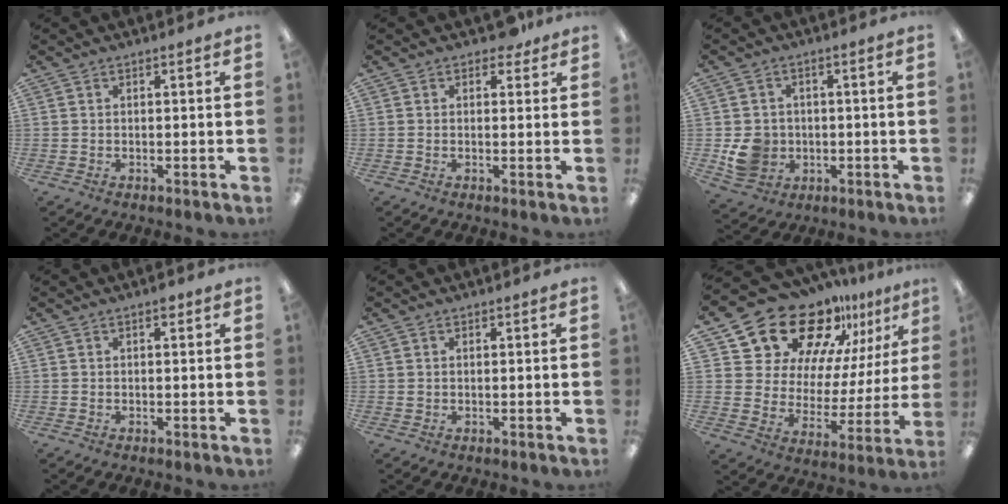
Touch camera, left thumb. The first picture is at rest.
{"total": 3.2, "force": [2.1, 2.0, 1.4], "torque": [-0.008, -0.003, 0.035]}
{"total": 7.3, "force": [-1.1, 6.9, 2.4], "torque": [-0.038, 0.010, -0.013]}
{"total": 1.2, "force": [0.7, 0.6, 0.8], "torque": [-0.009, 0.001, 0.010]}
{"total": 0.8, "force": [0.4, 0.7, 0.2], "torque": [-0.005, 0.002, 0.007]}
{"total": 21.0, "force": [16.8, 10.3, 7.2], "torque": [-0.127, -0.129, 0.303]}